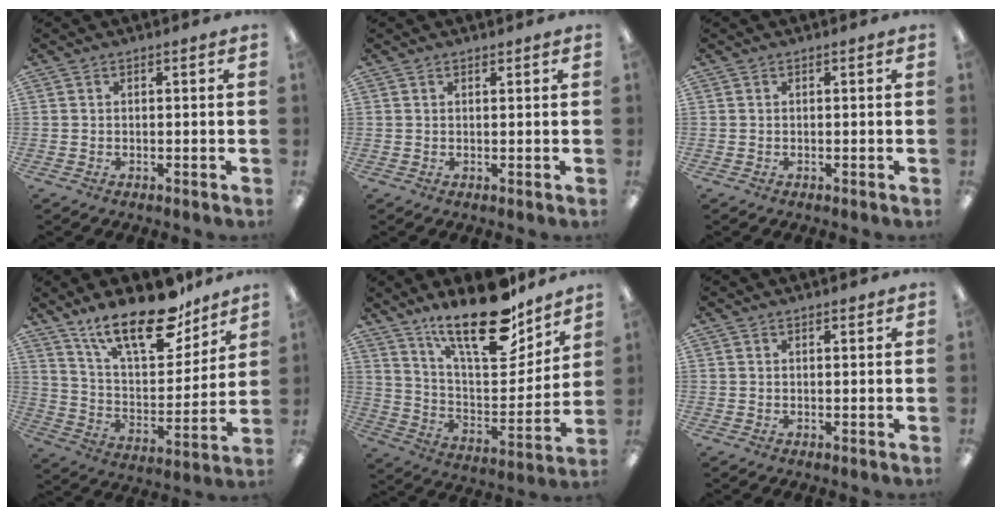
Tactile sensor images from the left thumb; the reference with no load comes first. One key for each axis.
{"total": 0.8, "fx": 0.8, "fy": 0.2, "fz": 0.2, "tx": -0.006, "ty": -0.001, "tz": 0.014}
{"total": 0.0}
{"total": 21.6, "fx": 15.4, "fy": 8.2, "fz": 12.8, "tx": -0.206, "ty": -0.093, "tz": 0.265}
{"total": 22.1, "fx": 16.6, "fy": 7.3, "fz": 12.6, "tx": -0.201, "ty": -0.113, "tz": 0.281}
{"total": 1.4, "fx": 1.1, "fy": 0.3, "fz": 0.7, "tx": -0.007, "ty": -0.002, "tz": 0.017}